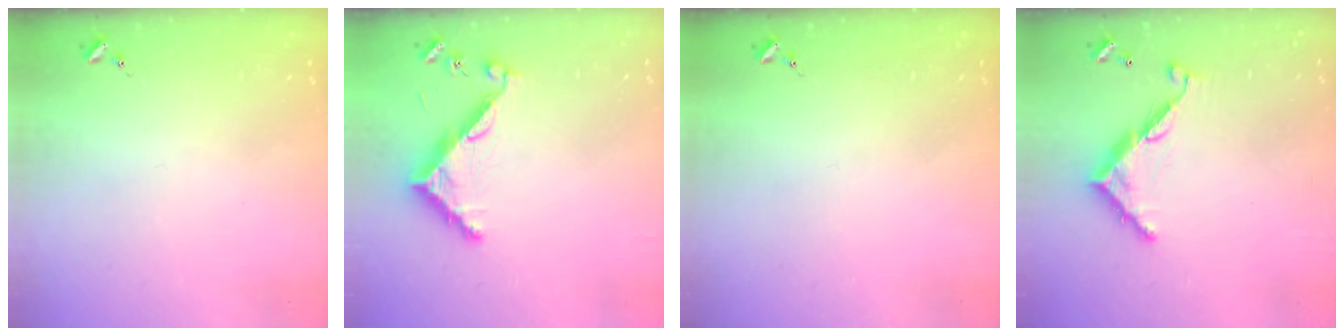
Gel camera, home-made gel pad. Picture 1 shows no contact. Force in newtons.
{"total": 8.0, "press": 7.9, "slide": 0.4}
{"total": 0.0}
{"total": 9.7, "press": 9.7, "slide": 0.4}